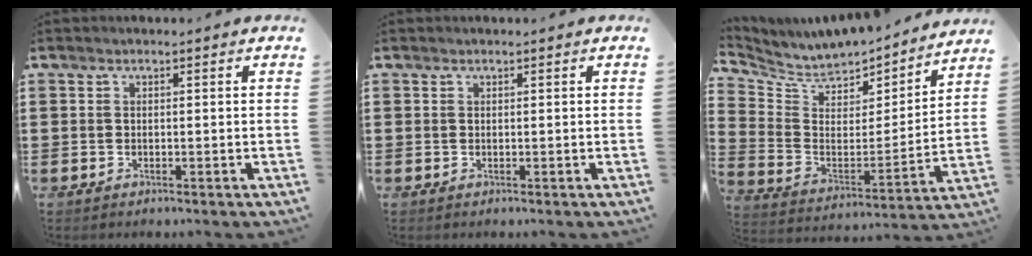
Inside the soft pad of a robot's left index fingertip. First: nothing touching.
{"total": 0.0}
{"total": 5.3, "force": [4.8, 2.0, 0.4], "torque": [-0.045, -0.046, 0.079]}